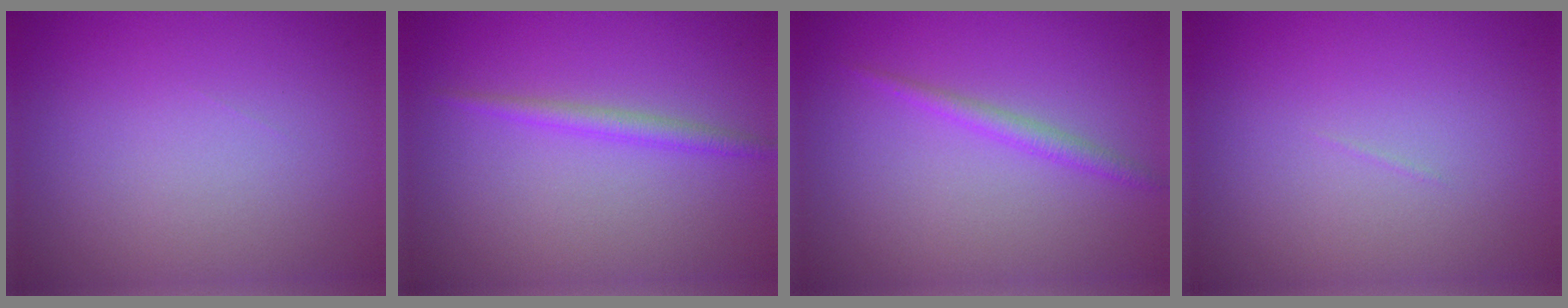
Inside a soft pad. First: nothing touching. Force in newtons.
{"total": 1.6, "press": 1.6, "slide": 0.0}
{"total": 1.4, "press": 1.4, "slide": 0.1}
{"total": 0.0}